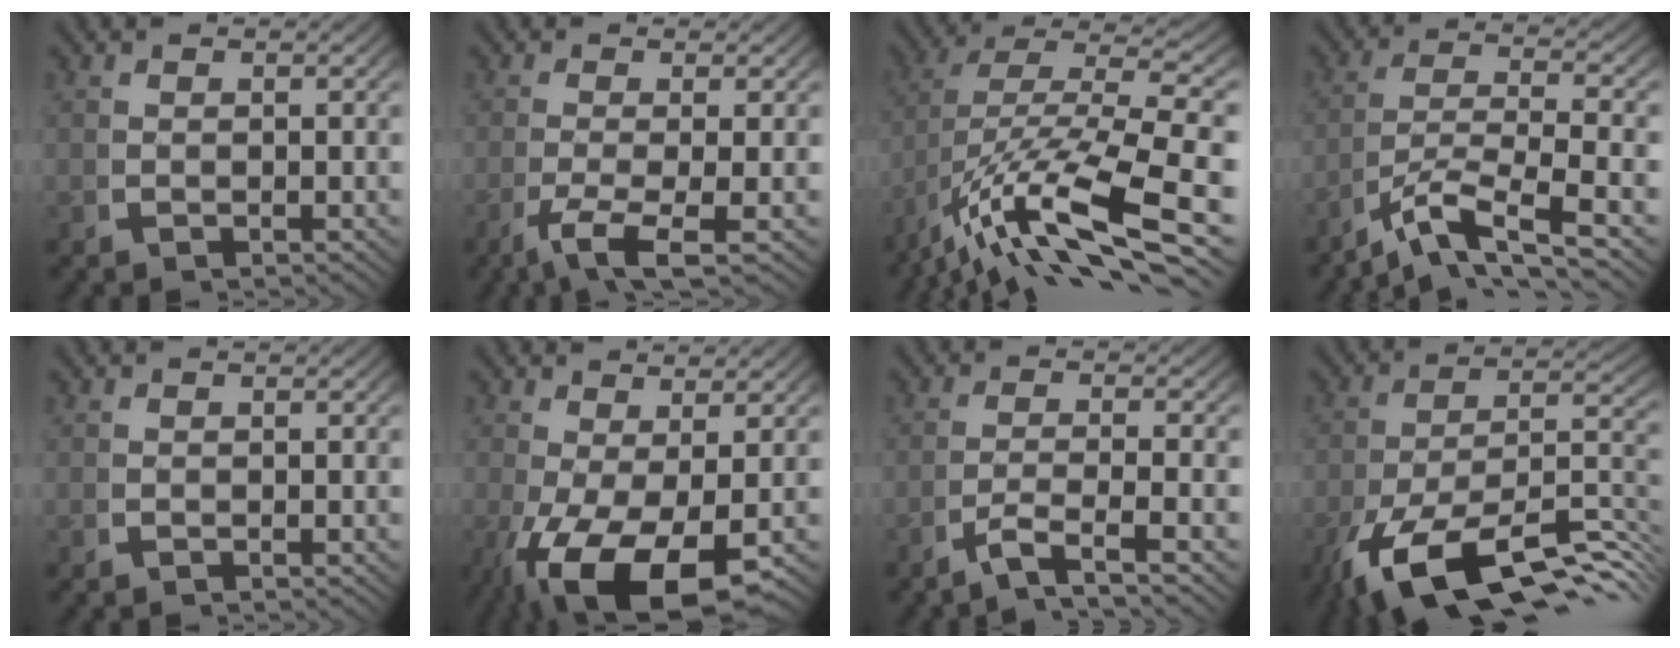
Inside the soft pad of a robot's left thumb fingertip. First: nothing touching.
{"total": 4.8, "force": [-1.6, 1.8, 4.1], "torque": [-0.089, -0.022, -0.018]}
{"total": 11.4, "force": [-2.8, 6.1, 9.2], "torque": [-0.189, -0.036, -0.029]}
{"total": 6.8, "force": [-2.0, 3.4, 5.6], "torque": [-0.119, -0.032, -0.019]}
{"total": 0.0}
{"total": 8.4, "force": [-2.4, 4.2, 6.9], "torque": [-0.138, -0.044, -0.012]}
{"total": 4.1, "force": [-2.6, 1.2, 3.0], "torque": [-0.066, -0.009, -0.040]}
{"total": 15.5, "force": [-7.6, 8.3, 10.6], "torque": [-0.189, -0.057, -0.089]}